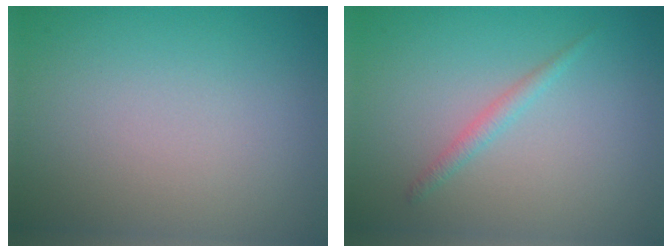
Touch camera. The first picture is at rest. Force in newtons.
{"total": 1.1, "press": 1.1, "slide": 0.1}